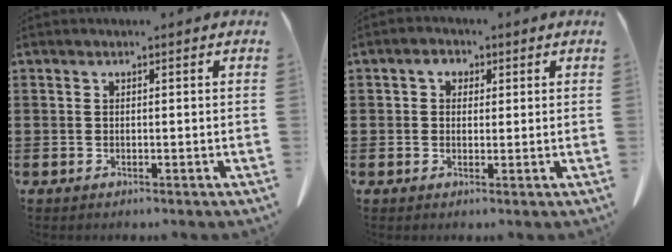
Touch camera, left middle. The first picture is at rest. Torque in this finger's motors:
{"motor_torque": [0.20, 0.42, 0.06, 0.01]}